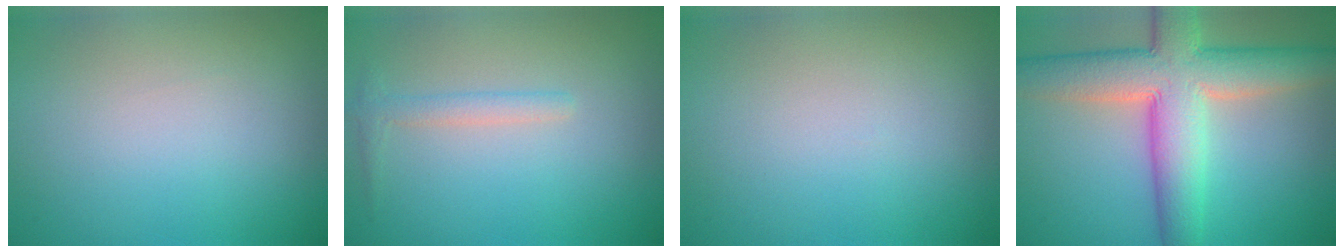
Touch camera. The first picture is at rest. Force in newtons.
{"total": 1.4, "press": 1.4, "slide": 0.1}
{"total": 0.0}
{"total": 9.9, "press": 9.9, "slide": 0.5}